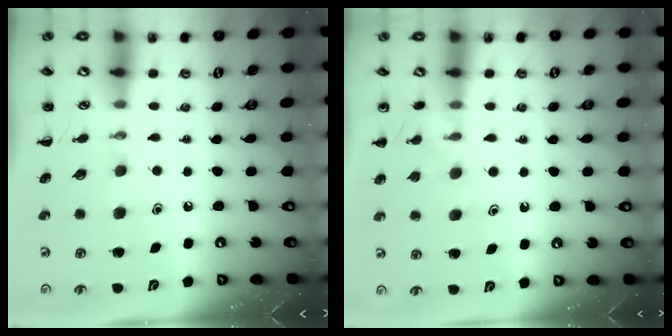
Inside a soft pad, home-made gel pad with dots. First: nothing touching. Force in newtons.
{"total": 8.0, "press": 7.8, "slide": 1.8}